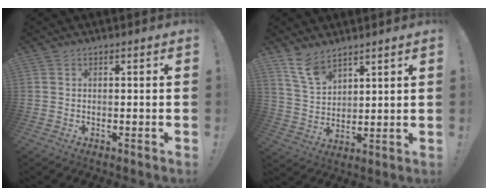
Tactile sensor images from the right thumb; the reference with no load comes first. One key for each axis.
{"total": 9.7, "fx": 7.4, "fy": 4.7, "fz": 4.2, "tx": -0.085, "ty": -0.041, "tz": 0.145}